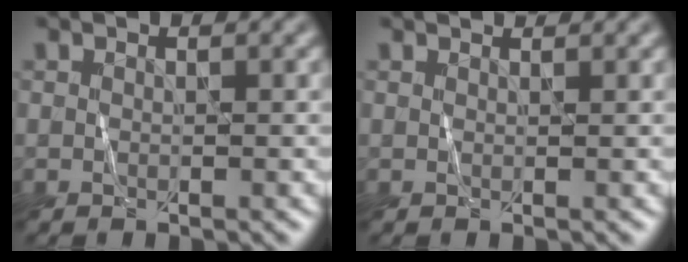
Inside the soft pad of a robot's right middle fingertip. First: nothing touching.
{"total": 0.7, "force": [0.7, 0.1, 0.0], "torque": [-0.004, 0.000, 0.003]}